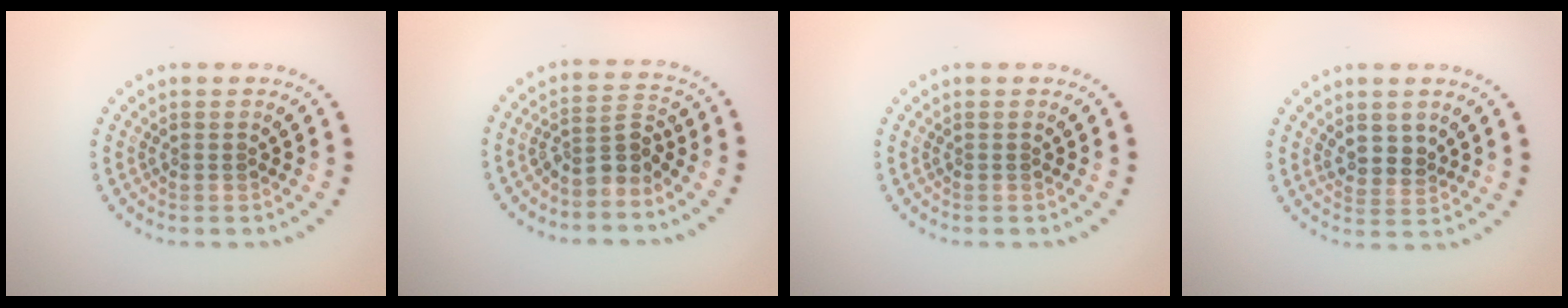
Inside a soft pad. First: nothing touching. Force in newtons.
{"total": 2.7, "press": 2.0, "slide": 1.9}
{"total": 0.0}
{"total": 2.2, "press": 2.0, "slide": 1.0}